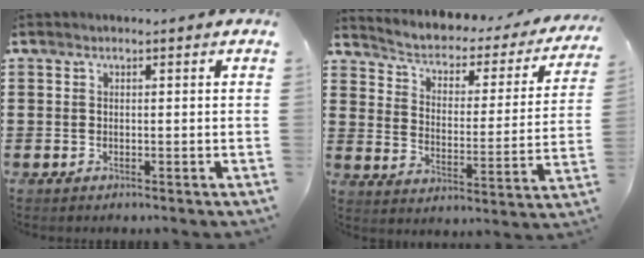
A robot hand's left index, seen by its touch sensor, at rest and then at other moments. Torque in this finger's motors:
{"motor_torque": [1.10, -1.04, 0.39, 0.05]}